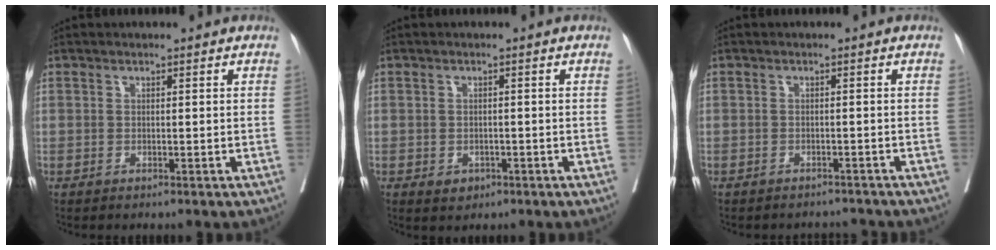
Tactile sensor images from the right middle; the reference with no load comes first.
{"total": 2.0, "force": [-0.9, 1.5, 0.9], "torque": [-0.011, 0.001, -0.005]}
{"total": 3.1, "force": [-3.0, 0.7, -0.4], "torque": [0.008, -0.005, -0.042]}